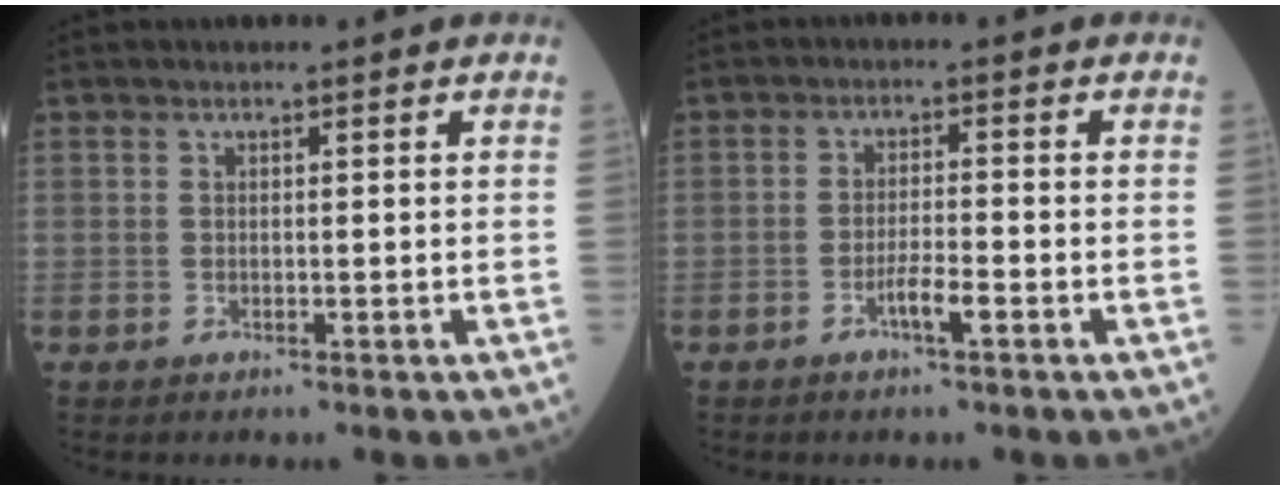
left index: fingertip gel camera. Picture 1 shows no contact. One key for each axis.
{"total": 3.2, "fx": -1.8, "fy": 0.2, "fz": 2.6, "tx": -0.051, "ty": -0.001, "tz": -0.033}